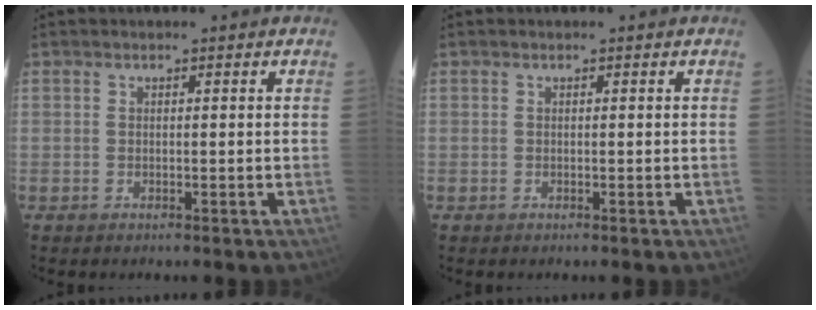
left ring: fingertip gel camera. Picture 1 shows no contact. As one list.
[{"total": 0.0}]